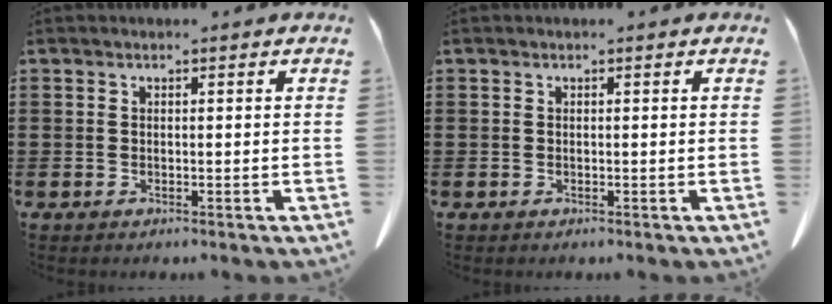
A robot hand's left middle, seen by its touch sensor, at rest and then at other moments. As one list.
[{"total": 0.0}]